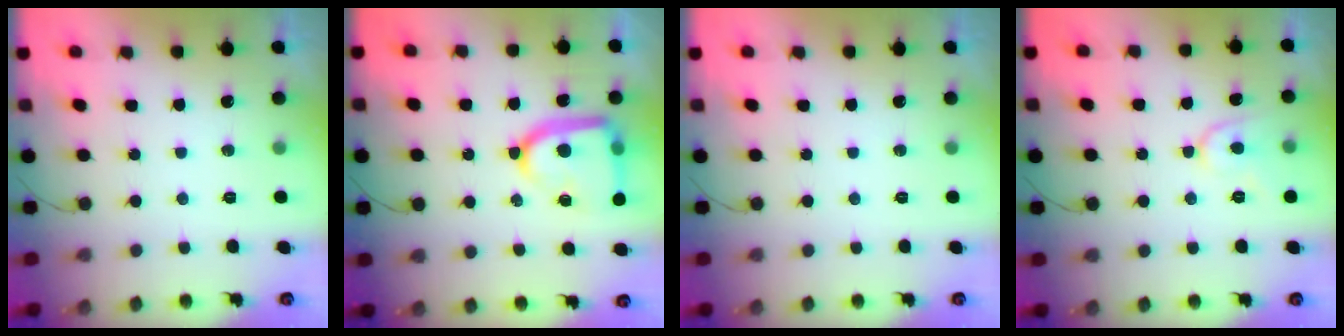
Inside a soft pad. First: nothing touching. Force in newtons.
{"total": 16.1, "press": 16.1, "slide": 1.7}
{"total": 0.0}
{"total": 6.9, "press": 6.9, "slide": 0.6}